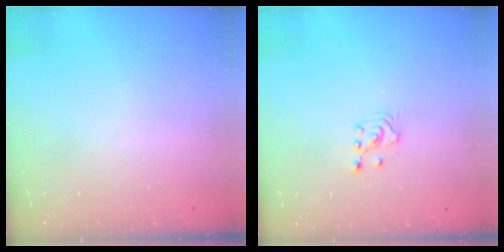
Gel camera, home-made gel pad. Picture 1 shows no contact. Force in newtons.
{"total": 2.5, "press": 2.4, "slide": 0.9}